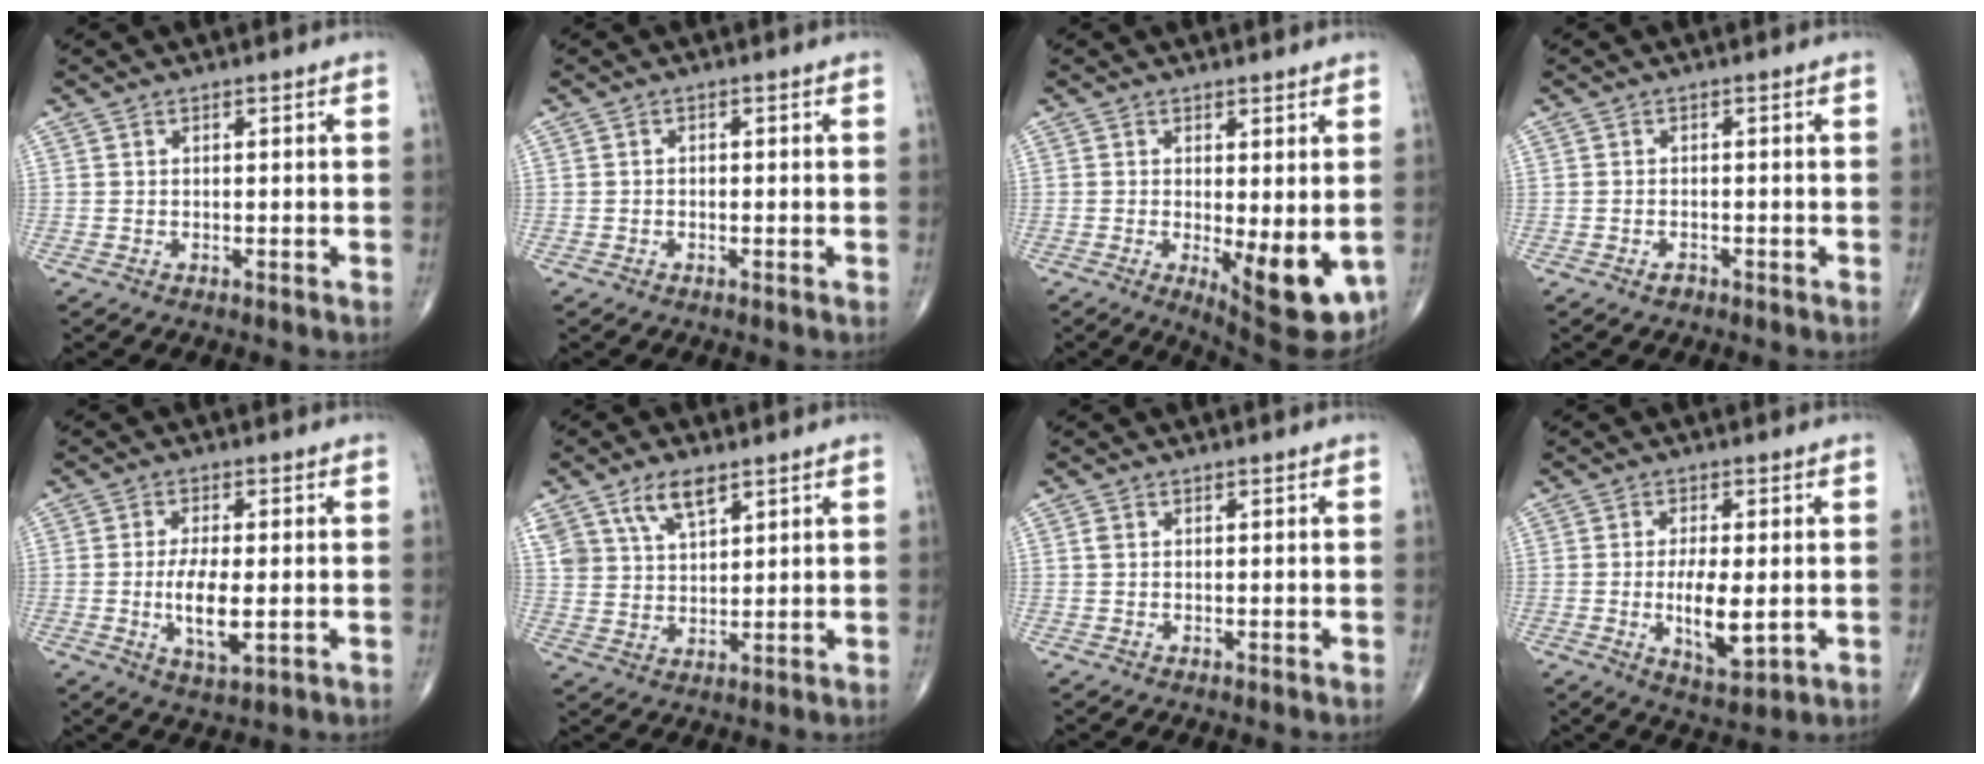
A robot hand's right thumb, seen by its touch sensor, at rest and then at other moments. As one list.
[{"total": 0.5, "force": [-0.2, 0.4, 0.3], "torque": [-0.003, 0.002, -0.007]}, {"total": 11.0, "force": [-1.8, 3.8, 10.1], "torque": [-0.125, -0.025, -0.013]}, {"total": 1.2, "force": [-0.8, 0.7, 0.6], "torque": [-0.009, 0.004, -0.013]}, {"total": 7.7, "force": [-1.0, 2.8, 7.1], "torque": [-0.134, -0.014, -0.017]}, {"total": 7.6, "force": [4.7, 3.7, 4.7], "torque": [-0.077, -0.019, 0.094]}, {"total": 0.8, "force": [0.1, 0.6, 0.5], "torque": [-0.011, 0.002, 0.002]}, {"total": 8.6, "force": [-1.0, 3.3, 7.8], "torque": [-0.133, -0.017, -0.012]}]